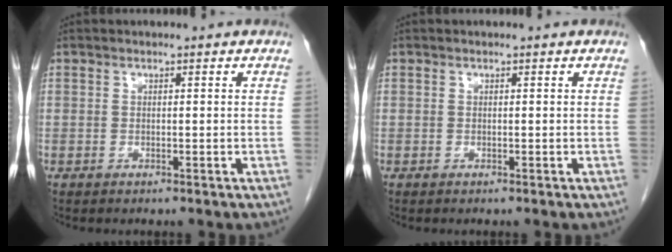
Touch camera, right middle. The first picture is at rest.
{"total": 0.0}